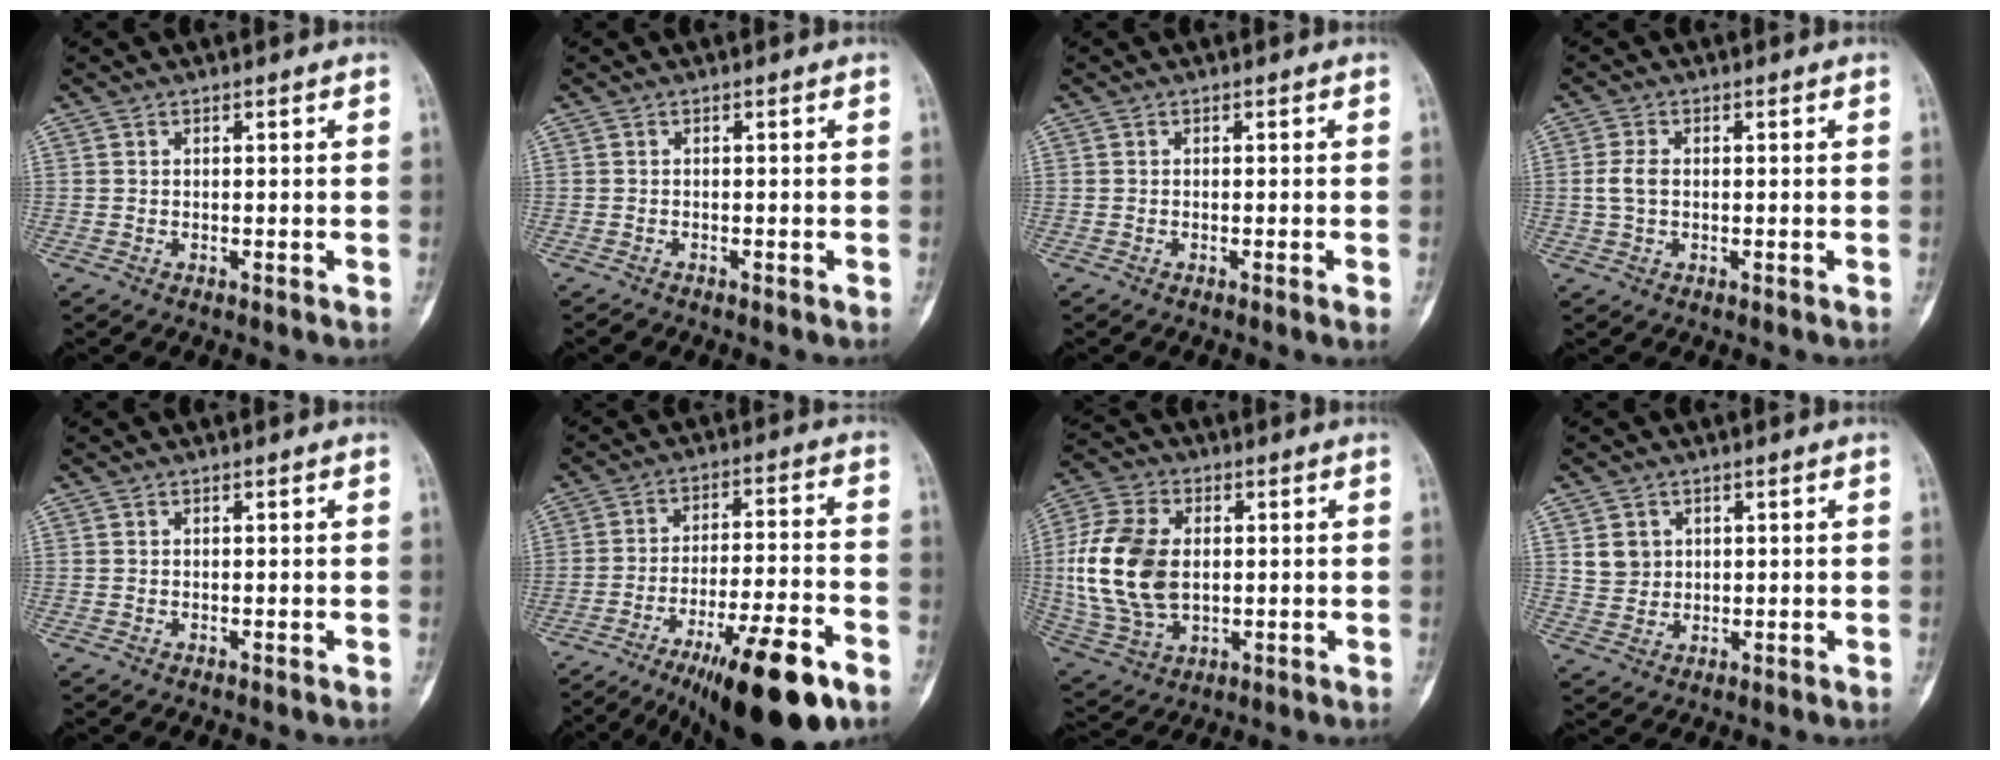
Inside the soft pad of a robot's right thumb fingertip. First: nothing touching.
{"total": 0.5, "force": [-0.5, 0.2, 0.0], "torque": [-0.001, -0.001, -0.014]}
{"total": 1.1, "force": [-0.4, -0.2, 1.0], "torque": [-0.016, -0.002, -0.005]}
{"total": 3.2, "force": [0.0, 2.0, 2.5], "torque": [-0.057, 0.006, -0.002]}
{"total": 0.0}
{"total": 19.7, "force": [-12.1, 4.1, 15.0], "torque": [-0.211, 0.049, -0.188]}
{"total": 16.9, "force": [0.8, 11.3, 12.6], "torque": [-0.249, 0.001, 0.020]}
{"total": 4.1, "force": [1.4, 3.7, 1.4], "torque": [-0.009, -0.008, 0.030]}